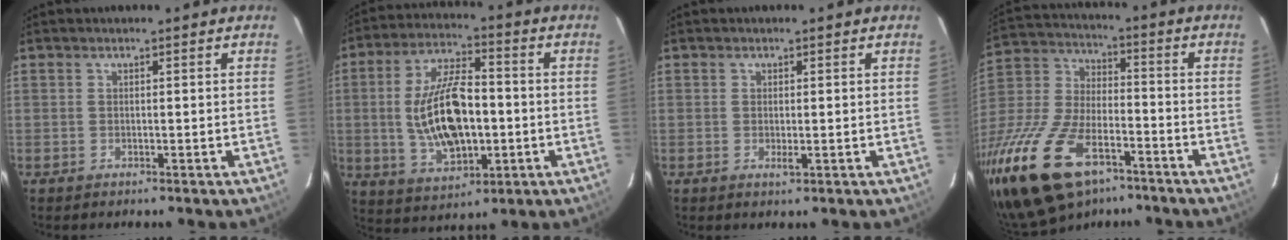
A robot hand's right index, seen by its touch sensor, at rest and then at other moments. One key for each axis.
{"total": 15.9, "fx": -1.2, "fy": 7.6, "fz": 13.9, "tx": -0.272, "ty": 0.003, "tz": -0.009}
{"total": 1.4, "fx": -0.2, "fy": 0.3, "fz": 1.3, "tx": -0.025, "ty": -0.003, "tz": -0.002}
{"total": 23.5, "fx": -13.9, "fy": 11.7, "fz": 15.0, "tx": -0.323, "ty": -0.021, "tz": -0.249}